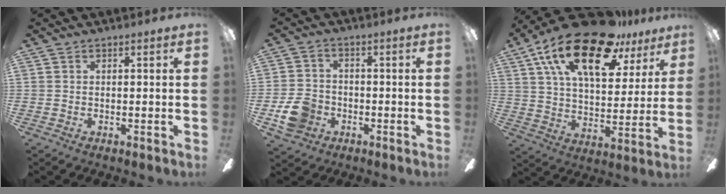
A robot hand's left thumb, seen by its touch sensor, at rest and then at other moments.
{"total": 8.1, "force": [-3.0, 6.5, 3.7], "torque": [-0.079, 0.017, -0.057]}
{"total": 23.4, "force": [13.8, 10.3, 15.9], "torque": [-0.279, -0.069, 0.233]}